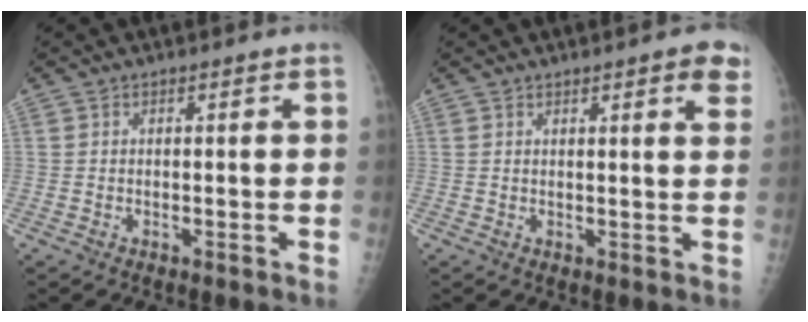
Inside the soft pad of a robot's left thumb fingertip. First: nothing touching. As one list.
[{"total": 4.7, "force": [2.7, 1.0, 3.7], "torque": [-0.035, -0.009, 0.029]}]